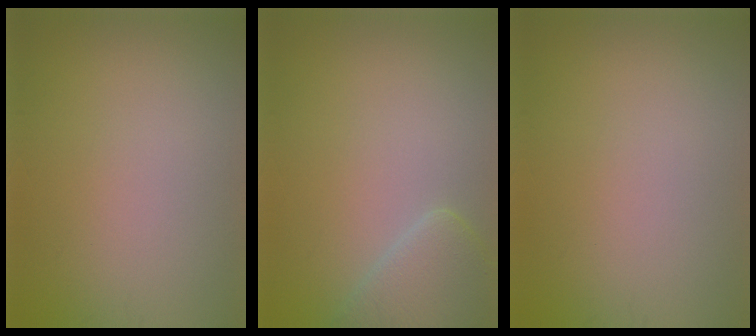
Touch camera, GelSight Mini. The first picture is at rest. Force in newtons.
{"total": 3.3, "press": 3.3, "slide": 0.2}
{"total": 0.0}